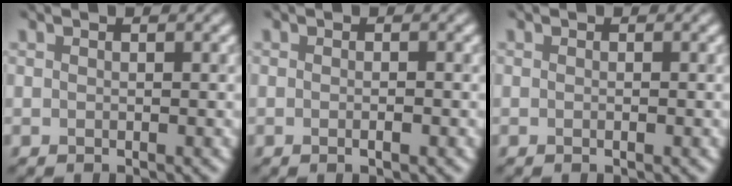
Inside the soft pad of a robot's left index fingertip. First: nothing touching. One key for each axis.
{"total": 1.2, "fx": -0.4, "fy": 0.6, "fz": 1.0, "tx": 0.007, "ty": 0.004, "tz": -0.017}
{"total": 0.5, "fx": -0.2, "fy": 0.4, "fz": 0.3, "tx": 0.004, "ty": 0.007, "tz": -0.012}